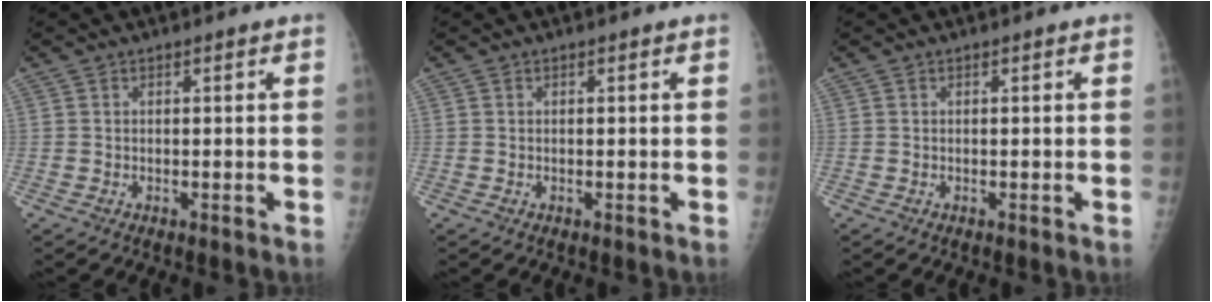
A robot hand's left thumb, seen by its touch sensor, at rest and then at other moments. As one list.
[{"total": 0.0}, {"total": 0.0}]